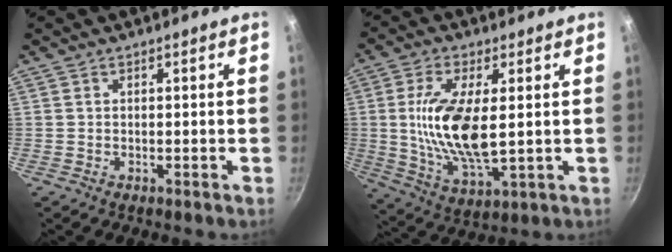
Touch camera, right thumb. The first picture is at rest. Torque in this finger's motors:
{"motor_torque": [2.53, 2.46, 1.97, -0.74, 0.24]}